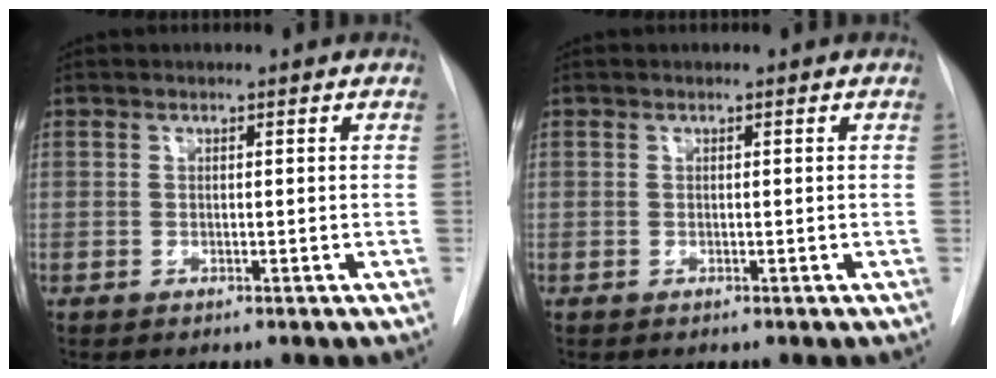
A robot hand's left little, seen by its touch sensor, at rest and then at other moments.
{"total": 0.0}